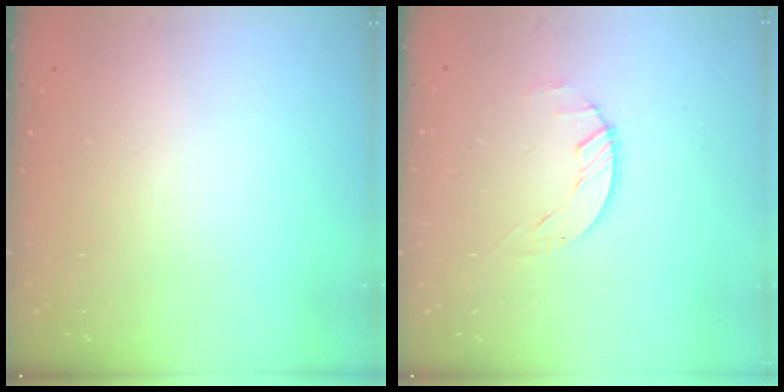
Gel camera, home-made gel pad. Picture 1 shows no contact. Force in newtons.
{"total": 1.5, "press": 1.5, "slide": 0.2}